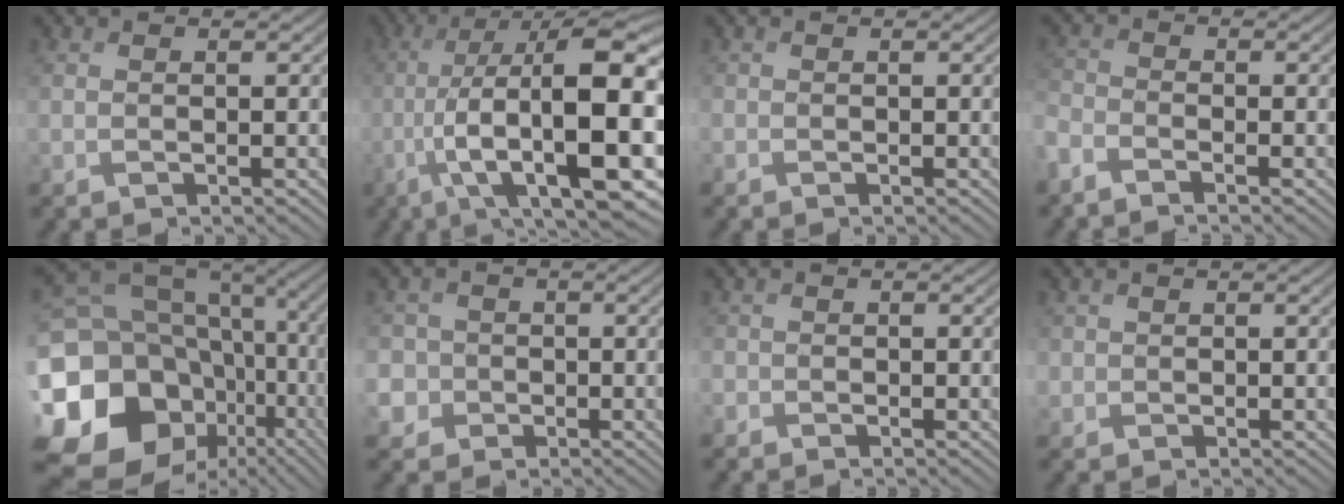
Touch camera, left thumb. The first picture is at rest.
{"total": 18.2, "force": [-3.3, 6.3, 16.8], "torque": [-0.265, -0.016, -0.040]}
{"total": 0.6, "force": [-0.4, 0.5, 0.0], "torque": [0.000, -0.005, -0.010]}
{"total": 3.5, "force": [-2.9, 1.2, 1.4], "torque": [-0.040, -0.009, -0.078]}
{"total": 22.7, "force": [-4.0, 18.0, 13.1], "torque": [-0.310, -0.016, -0.049]}
{"total": 4.7, "force": [-0.9, 4.6, 0.7], "torque": [-0.031, 0.009, -0.044]}
{"total": 1.2, "force": [-0.7, 1.0, -0.1], "torque": [0.006, -0.005, -0.021]}
{"total": 1.4, "force": [0.1, 1.4, 0.1], "torque": [0.000, -0.004, 0.000]}